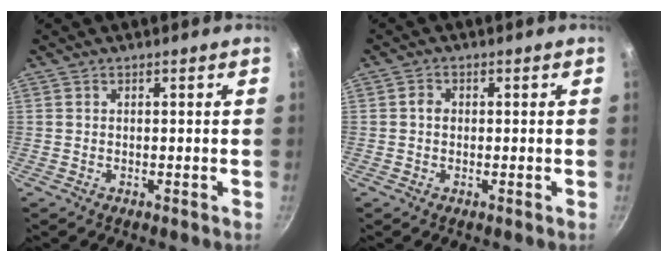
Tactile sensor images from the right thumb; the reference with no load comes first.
{"total": 1.6, "force": [0.0, 1.4, 0.9], "torque": [-0.014, 0.008, -0.002]}